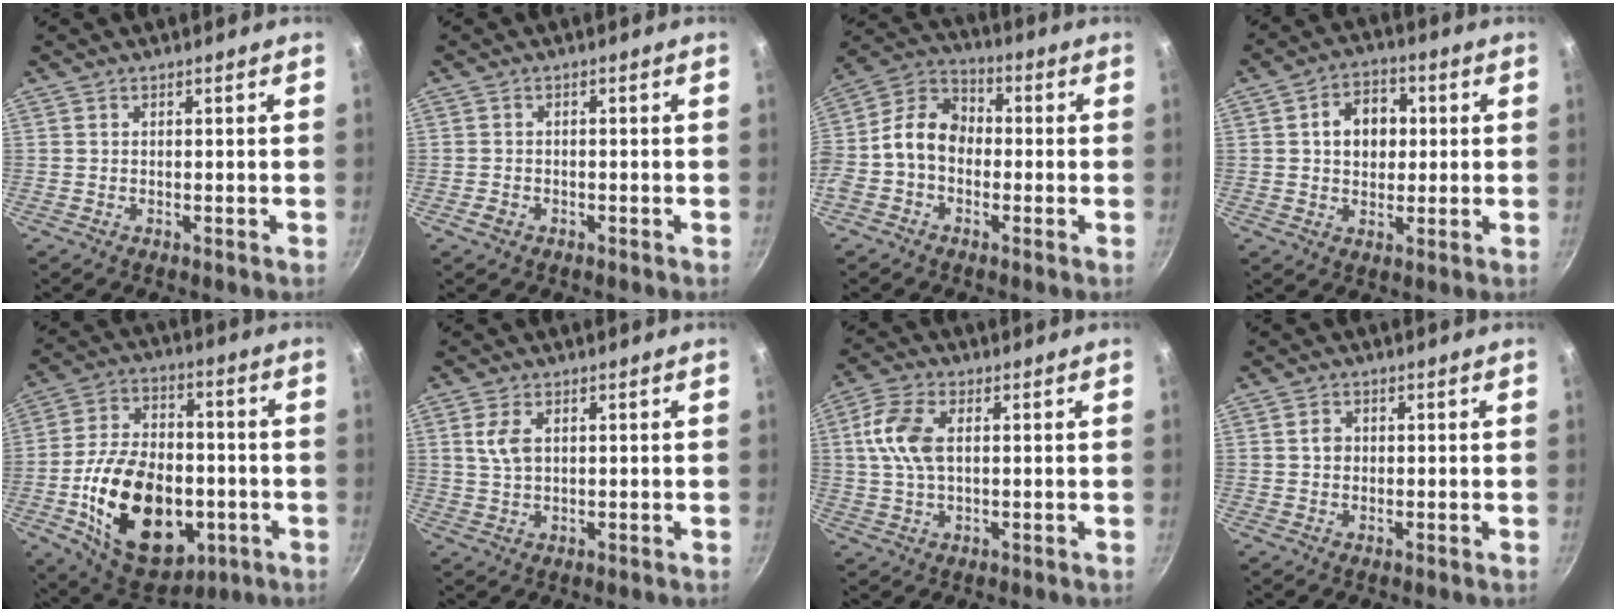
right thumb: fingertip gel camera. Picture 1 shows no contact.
{"total": 1.7, "force": [-1.0, 1.2, 0.7], "torque": [-0.014, 0.012, -0.016]}
{"total": 11.1, "force": [-1.5, 8.5, 7.0], "torque": [-0.097, 0.045, -0.054]}
{"total": 8.3, "force": [1.2, 6.3, 5.2], "torque": [-0.047, 0.009, 0.012]}
{"total": 24.7, "force": [-5.9, 15.6, 18.2], "torque": [-0.279, 0.029, -0.083]}
{"total": 4.4, "force": [1.4, 2.5, 3.3], "torque": [-0.061, -0.004, 0.027]}
{"total": 8.6, "force": [1.5, 4.9, 6.9], "torque": [-0.139, 0.013, 0.022]}
{"total": 2.0, "force": [0.3, 1.7, 1.0], "torque": [-0.012, 0.005, 0.002]}